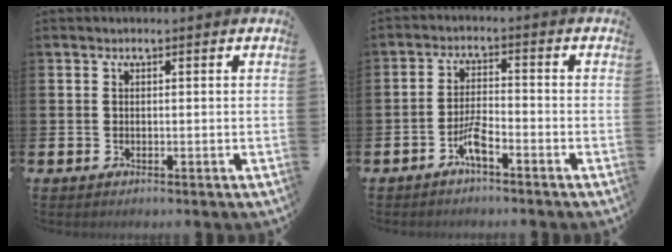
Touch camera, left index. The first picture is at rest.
{"total": 3.8, "force": [-2.5, 0.7, 2.8], "torque": [-0.063, 0.010, -0.048]}